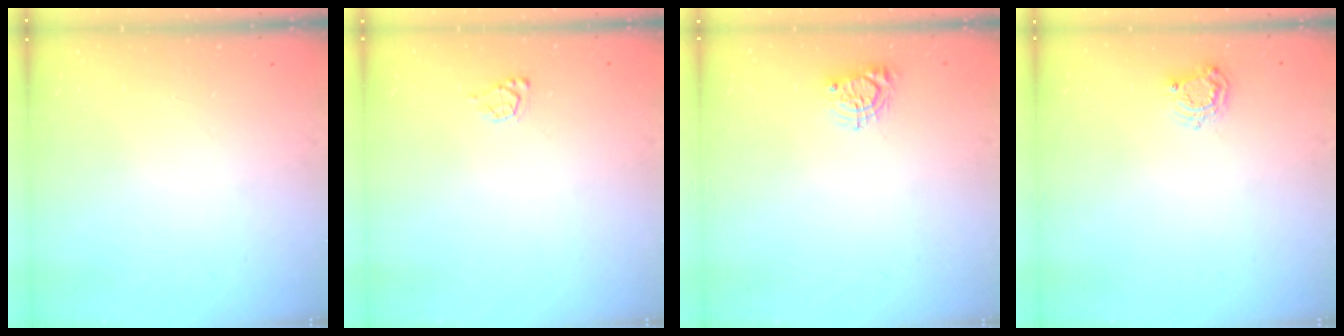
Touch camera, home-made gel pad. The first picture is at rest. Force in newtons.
{"total": 4.2, "press": 4.2, "slide": 0.3}
{"total": 5.8, "press": 5.8, "slide": 0.3}
{"total": 5.8, "press": 5.8, "slide": 0.5}